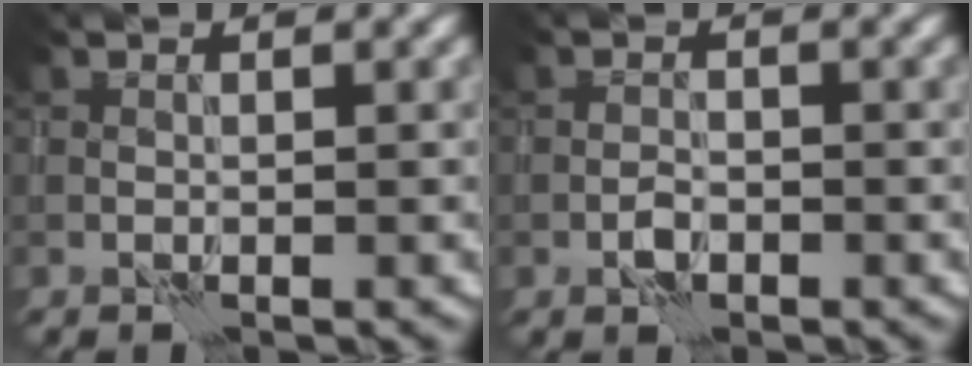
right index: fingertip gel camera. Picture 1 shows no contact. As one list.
[{"total": 1.0, "force": [-0.5, 0.6, 0.6], "torque": [-0.007, 0.003, -0.013]}]